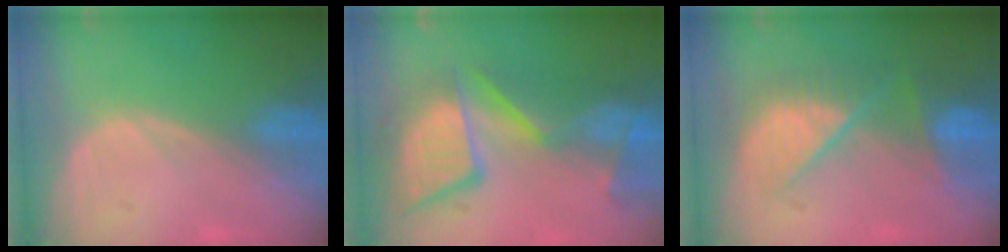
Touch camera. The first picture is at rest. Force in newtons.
{"total": 13.4, "press": 11.3, "slide": 7.3}
{"total": 8.6, "press": 7.9, "slide": 3.4}